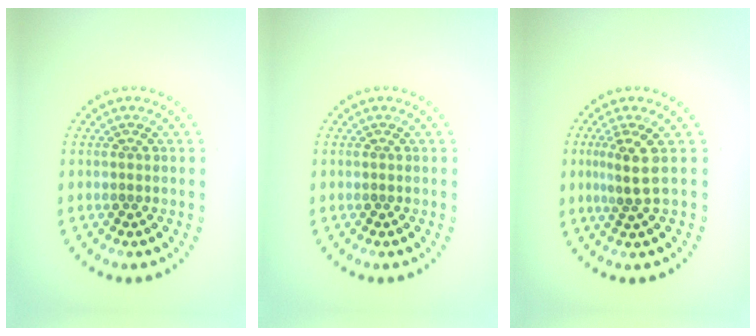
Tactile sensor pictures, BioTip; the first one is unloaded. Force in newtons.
{"total": 0.0}
{"total": 2.6, "press": 1.9, "slide": 1.8}